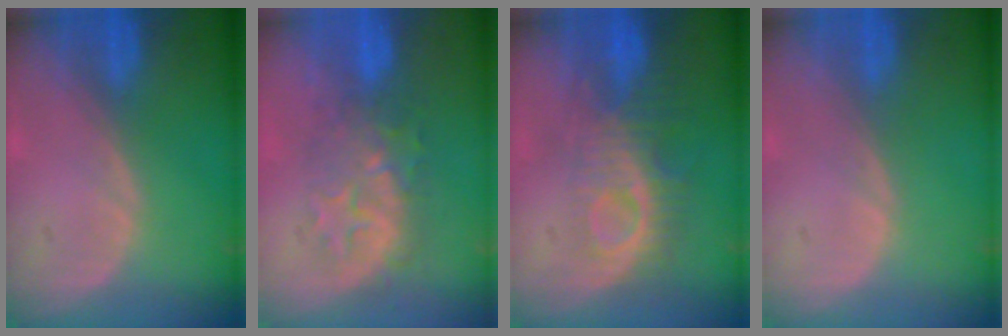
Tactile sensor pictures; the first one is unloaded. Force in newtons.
{"total": 7.9, "press": 7.4, "slide": 2.7}
{"total": 9.4, "press": 8.2, "slide": 4.5}
{"total": 0.0}